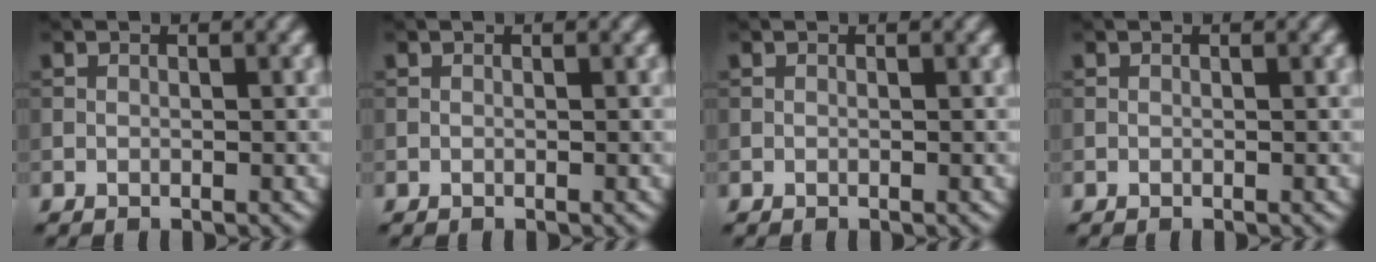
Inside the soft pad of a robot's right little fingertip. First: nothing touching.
{"total": 0.0}
{"total": 0.0}
{"total": 0.0}